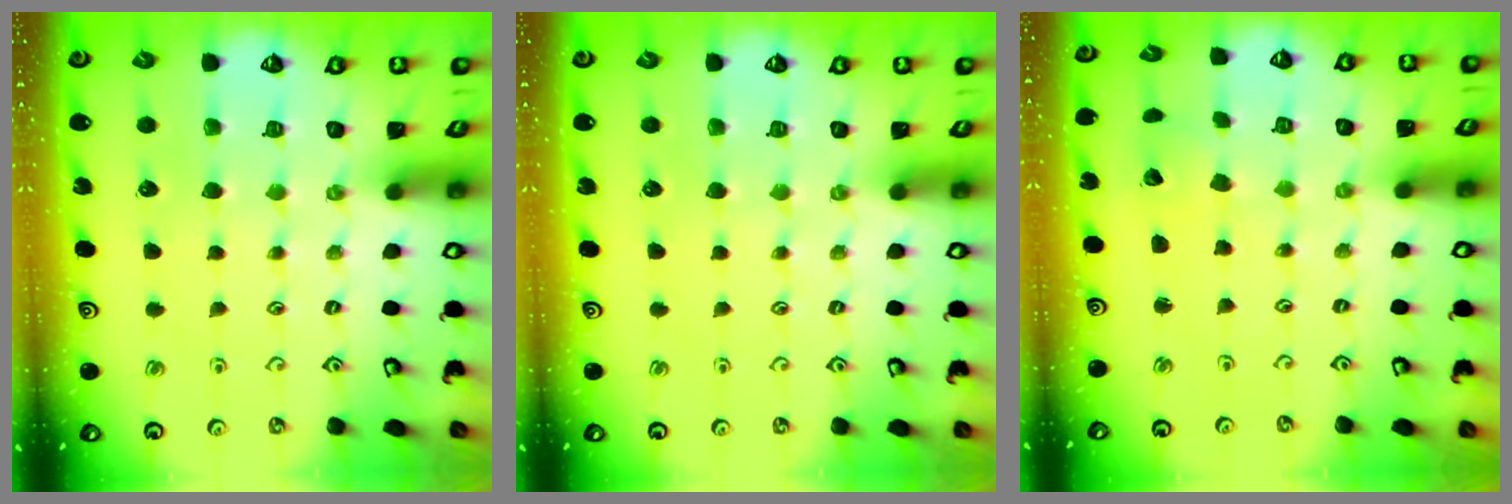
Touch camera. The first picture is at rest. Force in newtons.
{"total": 0.0}
{"total": 2.6, "press": 2.6, "slide": 0.1}